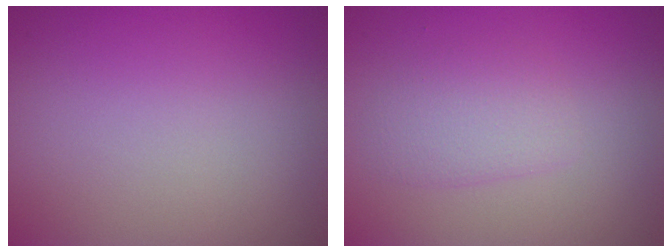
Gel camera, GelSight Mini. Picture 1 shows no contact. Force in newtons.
{"total": 2.2, "press": 2.2, "slide": 0.1}